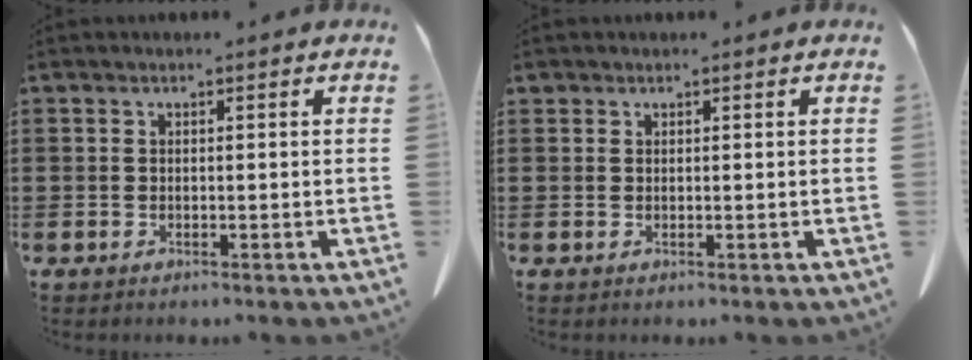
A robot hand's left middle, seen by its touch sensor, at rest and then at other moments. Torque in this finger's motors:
{"motor_torque": [0.04, -0.05, 0.08, 0.01]}